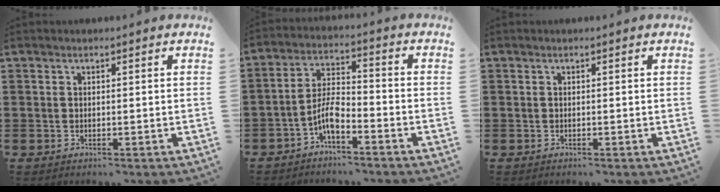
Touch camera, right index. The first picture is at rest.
{"total": 5.6, "force": [-3.4, 1.8, 4.1], "torque": [-0.100, 0.001, -0.073]}
{"total": 0.0}